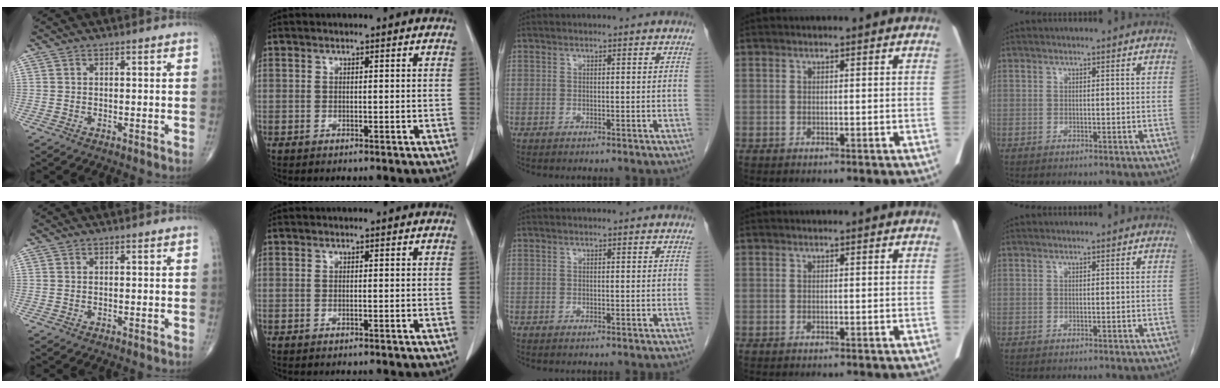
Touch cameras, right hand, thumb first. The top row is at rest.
{}